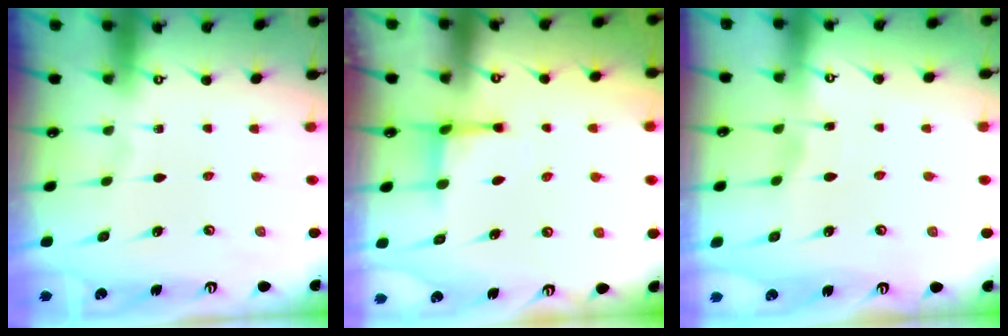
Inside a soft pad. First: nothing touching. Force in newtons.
{"total": 3.1, "press": 3.0, "slide": 0.9}
{"total": 2.6, "press": 2.6, "slide": 0.3}